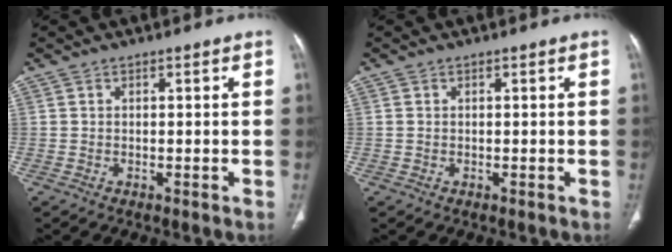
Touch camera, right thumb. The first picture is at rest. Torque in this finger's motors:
{"motor_torque": [-0.34, 0.04, -0.29, 0.20, -0.07]}